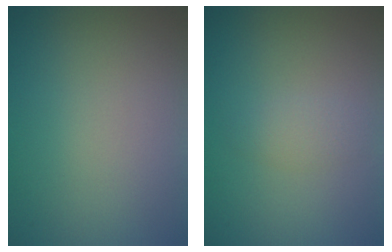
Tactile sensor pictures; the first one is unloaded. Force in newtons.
{"total": 1.5, "press": 1.5, "slide": 0.0}